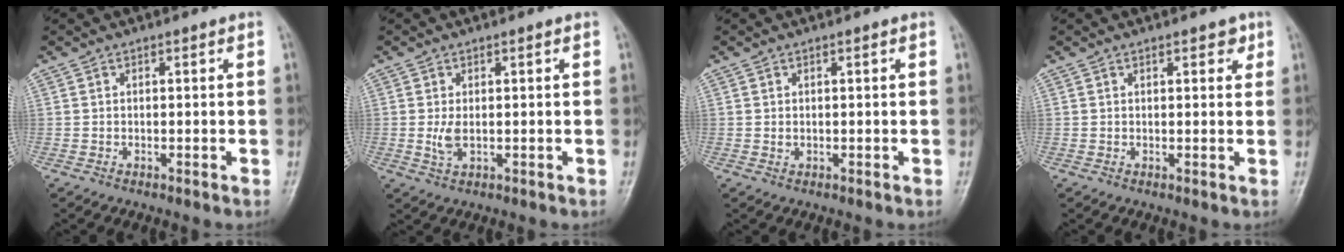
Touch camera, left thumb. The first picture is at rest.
{"total": 3.0, "force": [0.2, 1.4, 2.6], "torque": [-0.052, -0.005, 0.008]}
{"total": 0.9, "force": [0.2, 0.5, 0.7], "torque": [-0.012, 0.002, 0.008]}
{"total": 2.4, "force": [1.4, 1.2, 1.6], "torque": [-0.008, -0.004, 0.015]}